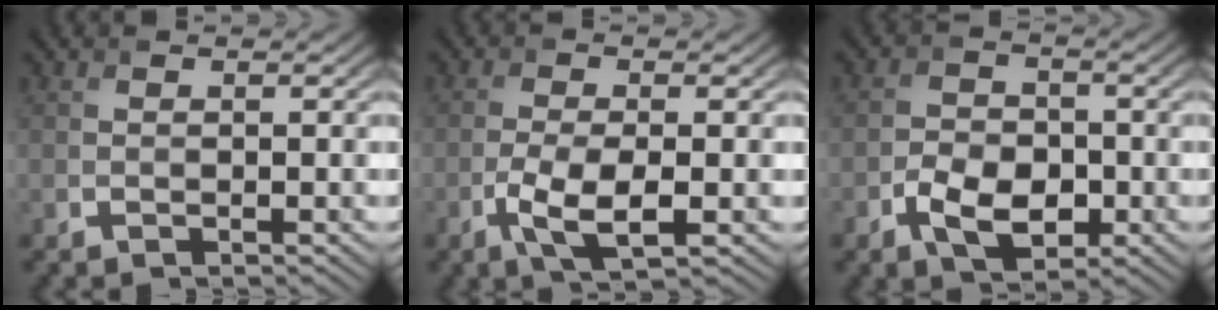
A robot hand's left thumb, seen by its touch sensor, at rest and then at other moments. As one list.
[{"total": 5.2, "force": [-1.9, 1.9, 4.5], "torque": [-0.099, -0.003, -0.038]}, {"total": 5.4, "force": [-2.3, 3.5, 3.5], "torque": [-0.062, -0.005, -0.045]}]